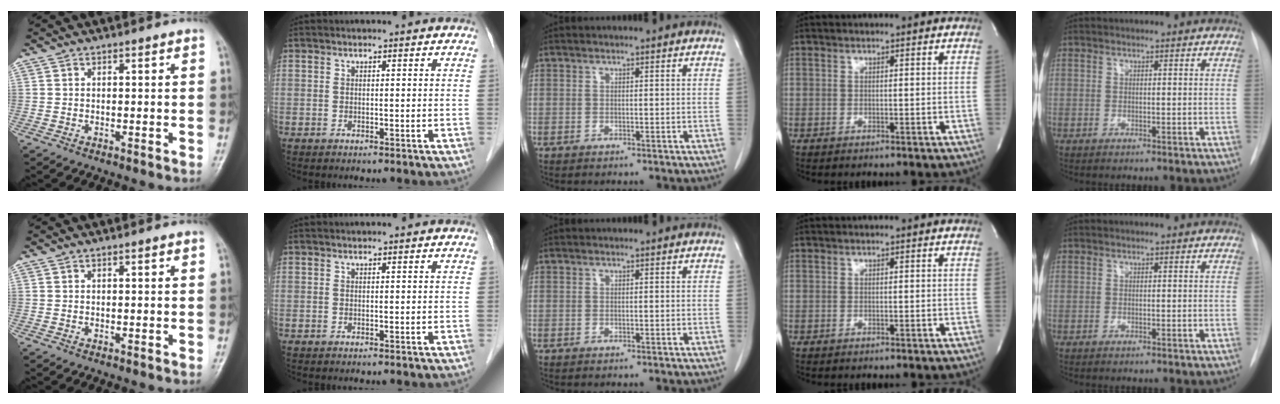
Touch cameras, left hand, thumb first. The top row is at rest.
{}